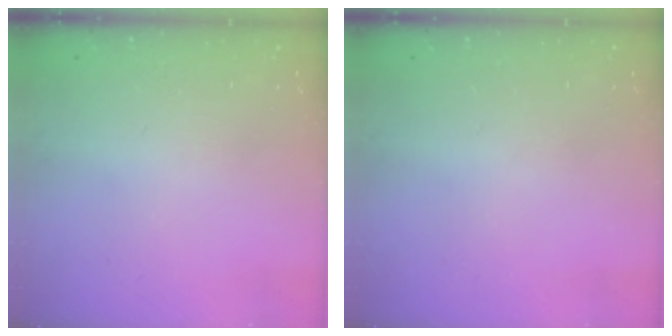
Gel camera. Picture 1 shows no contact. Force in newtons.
{"total": 0.0}